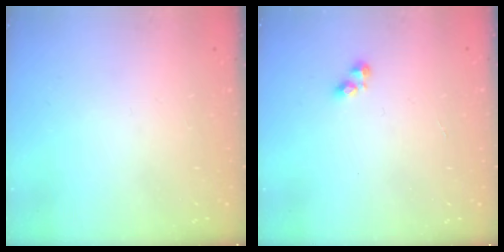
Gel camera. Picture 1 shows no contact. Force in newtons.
{"total": 1.8, "press": 1.7, "slide": 0.3}